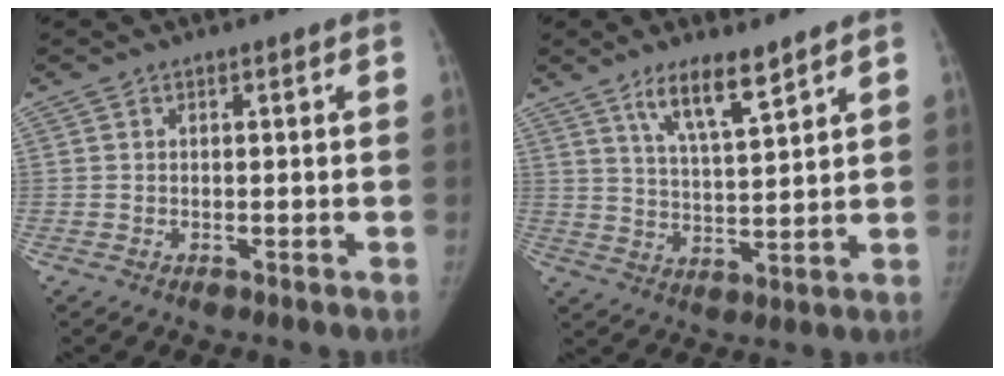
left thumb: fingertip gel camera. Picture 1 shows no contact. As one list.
[{"total": 8.4, "force": [5.7, 1.7, 5.9], "torque": [-0.098, -0.037, 0.109]}]